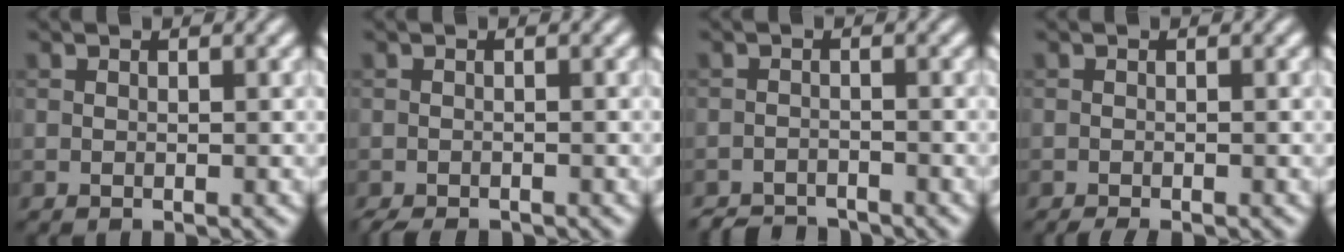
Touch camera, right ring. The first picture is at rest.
{"total": 1.8, "force": [-1.7, 0.4, 0.5], "torque": [-0.005, -0.005, -0.028]}
{"total": 2.7, "force": [-2.6, 0.6, 0.3], "torque": [0.000, -0.002, -0.049]}
{"total": 1.0, "force": [-0.9, 0.1, 0.5], "torque": [-0.006, -0.002, -0.015]}